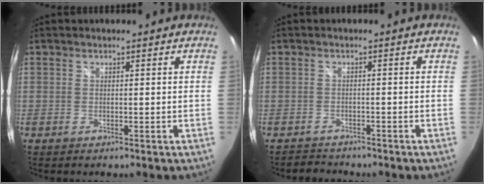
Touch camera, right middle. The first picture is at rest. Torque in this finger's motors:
{"motor_torque": [0.16, -0.36, -0.04, -0.01]}